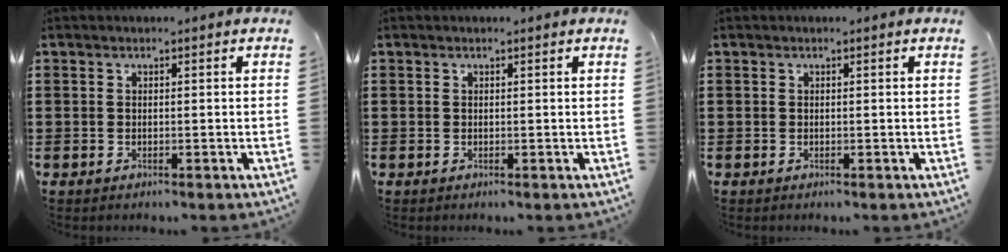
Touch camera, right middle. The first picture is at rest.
{"total": 0.0}
{"total": 0.0}